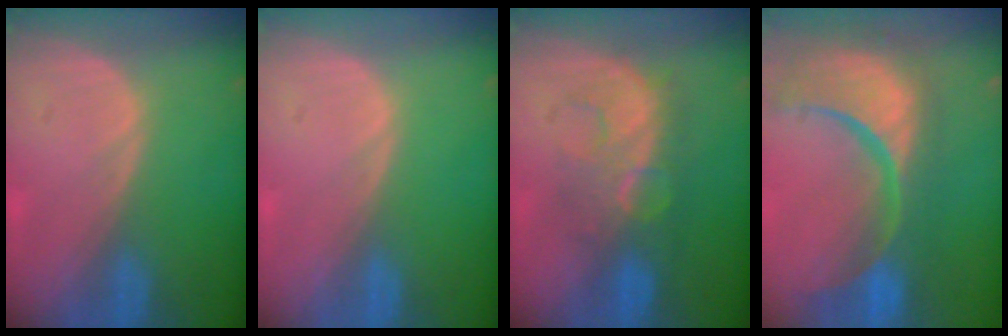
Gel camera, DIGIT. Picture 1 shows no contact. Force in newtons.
{"total": 0.0}
{"total": 8.0, "press": 7.7, "slide": 2.0}
{"total": 15.4, "press": 12.2, "slide": 9.5}